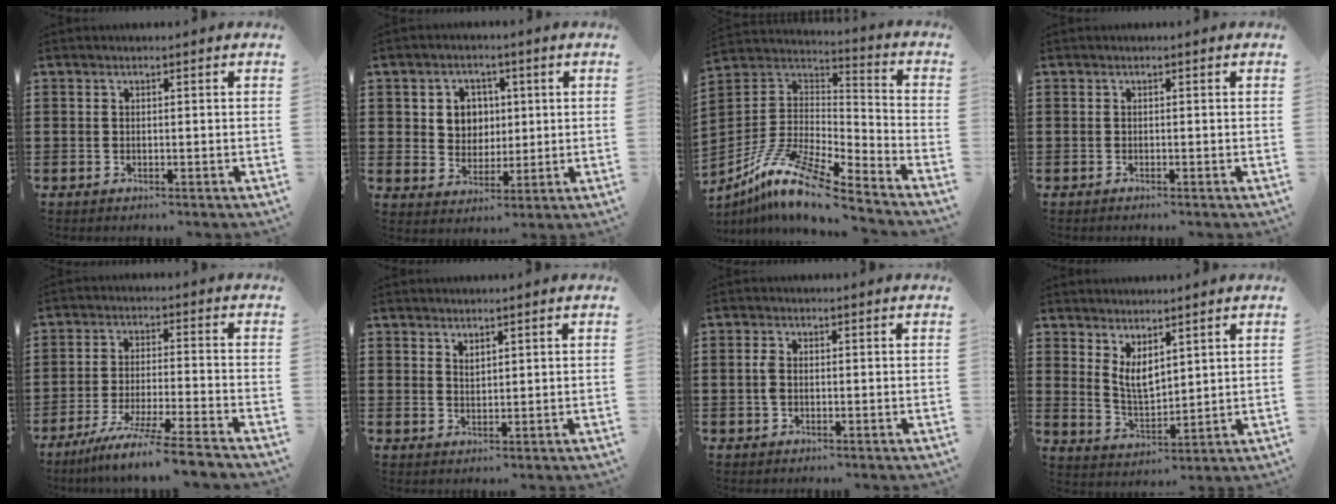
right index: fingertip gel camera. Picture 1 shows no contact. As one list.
[{"total": 5.3, "force": [1.2, 4.8, 1.8], "torque": [-0.050, 0.013, 0.019]}, {"total": 11.9, "force": [-9.2, 1.6, 7.3], "torque": [-0.160, 0.008, -0.187]}, {"total": 0.0}, {"total": 7.5, "force": [-6.5, -0.8, 3.6], "torque": [-0.073, -0.016, -0.126]}, {"total": 1.5, "force": [1.4, 0.5, 0.2], "torque": [-0.005, 0.002, 0.026]}, {"total": 1.9, "force": [-0.2, 1.0, 1.5], "torque": [-0.039, 0.000, -0.007]}, {"total": 4.5, "force": [2.9, 2.0, 2.9], "torque": [-0.065, -0.004, 0.054]}]